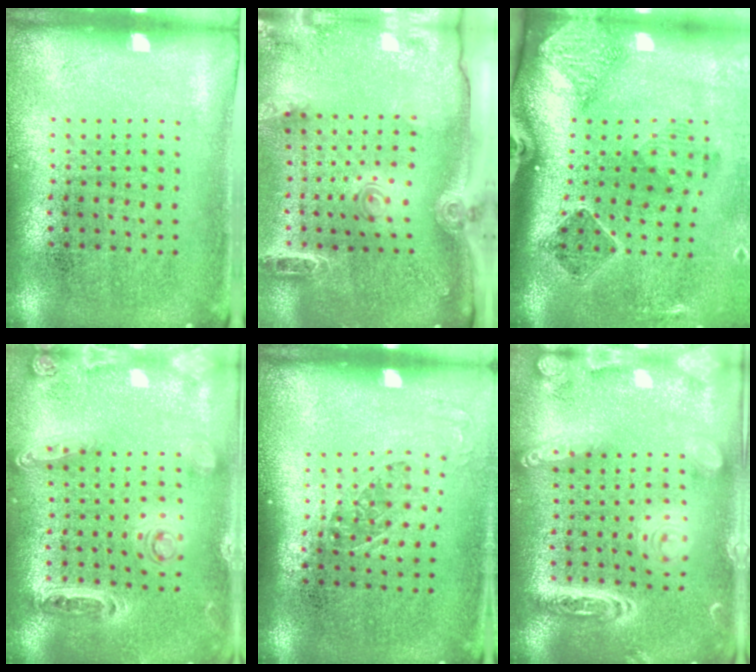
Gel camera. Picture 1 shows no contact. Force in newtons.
{"total": 2.9, "press": 2.0, "slide": 2.0}
{"total": 2.3, "press": 1.7, "slide": 1.5}
{"total": 1.3, "press": 1.3, "slide": 0.3}
{"total": 1.2, "press": 0.9, "slide": 0.7}
{"total": 2.7, "press": 2.7, "slide": 0.2}